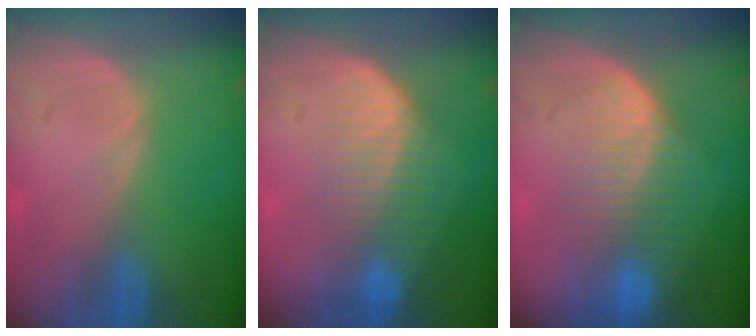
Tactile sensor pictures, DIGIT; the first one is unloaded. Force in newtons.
{"total": 7.8, "press": 6.9, "slide": 3.7}
{"total": 8.2, "press": 7.5, "slide": 3.5}